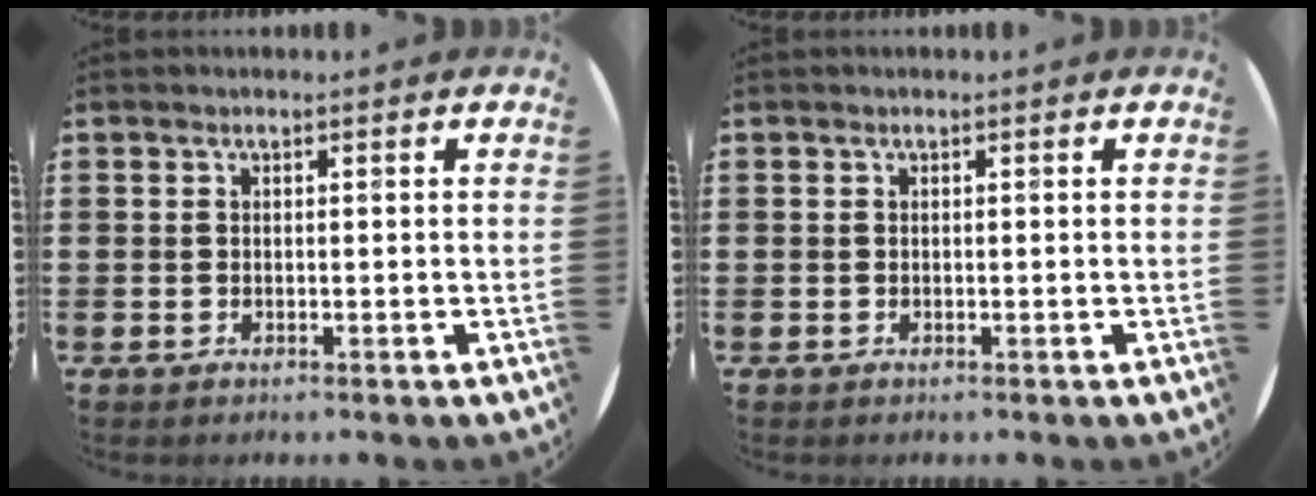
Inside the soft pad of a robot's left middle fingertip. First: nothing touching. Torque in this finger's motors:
{"motor_torque": [0.06, -0.07, 0.00, 0.00]}